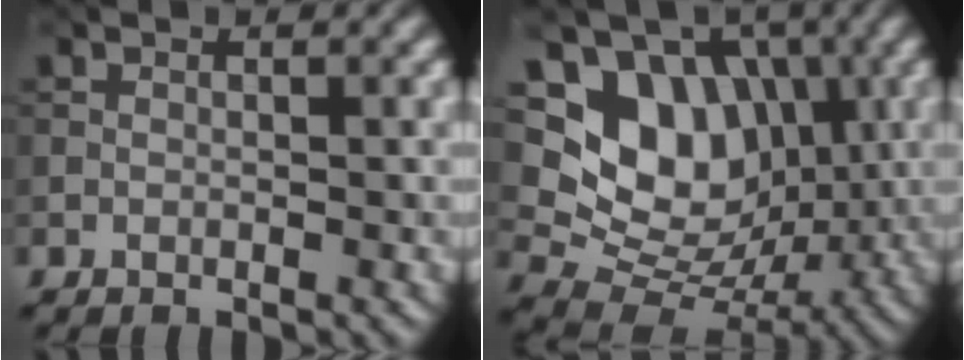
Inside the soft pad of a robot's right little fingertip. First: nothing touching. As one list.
[{"total": 9.4, "force": [2.1, 7.2, 5.7], "torque": [-0.101, -0.018, 0.030]}]